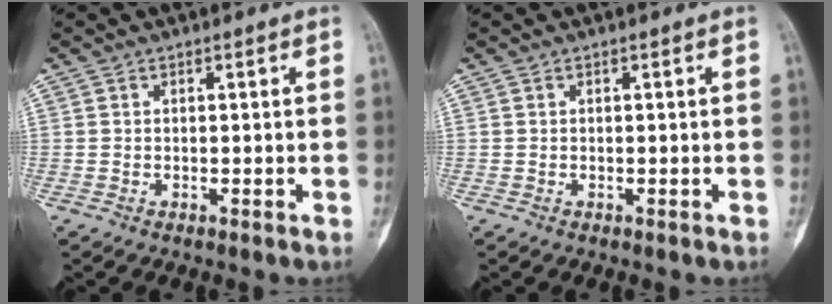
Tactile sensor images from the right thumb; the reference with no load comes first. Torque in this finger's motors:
{"motor_torque": [-0.26, 0.24, 0.00, 0.00, 0.00]}